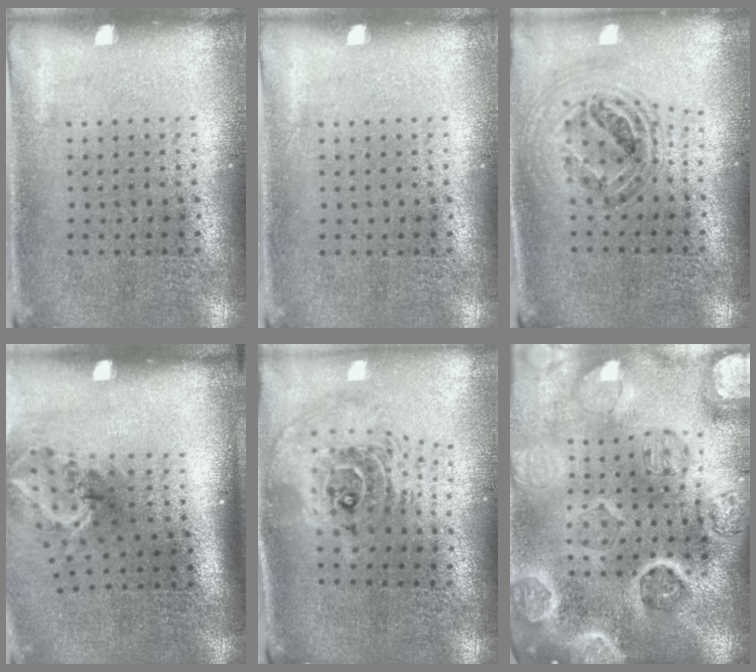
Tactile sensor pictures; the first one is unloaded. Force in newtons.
{"total": 0.0}
{"total": 1.0, "press": 1.0, "slide": 0.1}
{"total": 1.9, "press": 1.3, "slide": 1.5}
{"total": 2.2, "press": 1.6, "slide": 1.5}
{"total": 5.5, "press": 4.7, "slide": 2.8}